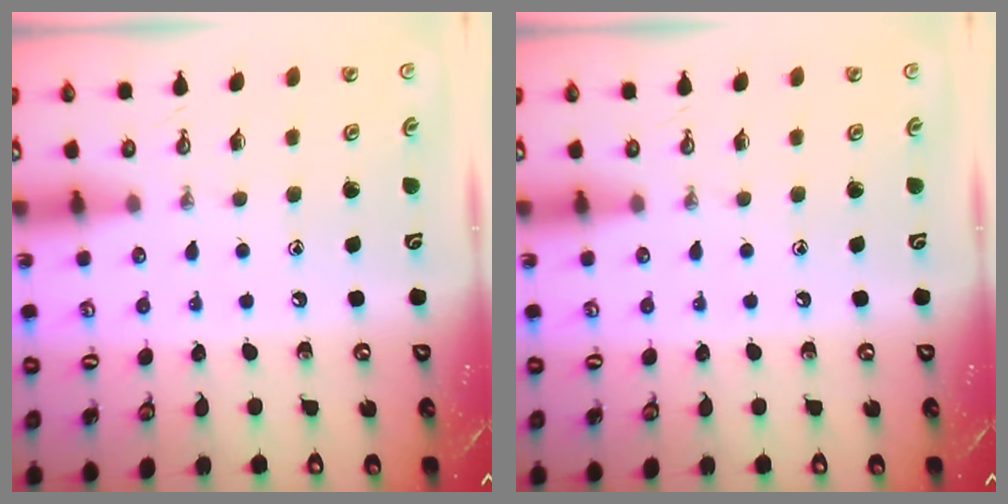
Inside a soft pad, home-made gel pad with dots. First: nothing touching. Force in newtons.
{"total": 0.0}